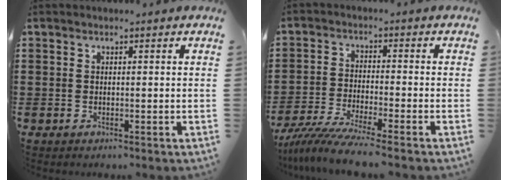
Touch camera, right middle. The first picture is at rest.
{"total": 6.6, "force": [-5.9, -0.5, 3.0], "torque": [-0.072, -0.021, -0.116]}